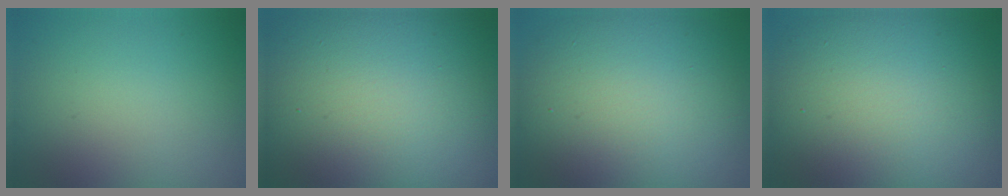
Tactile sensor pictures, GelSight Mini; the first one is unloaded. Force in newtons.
{"total": 21.1, "press": 21.1, "slide": 0.8}
{"total": 13.7, "press": 13.7, "slide": 0.7}
{"total": 15.2, "press": 15.2, "slide": 0.5}